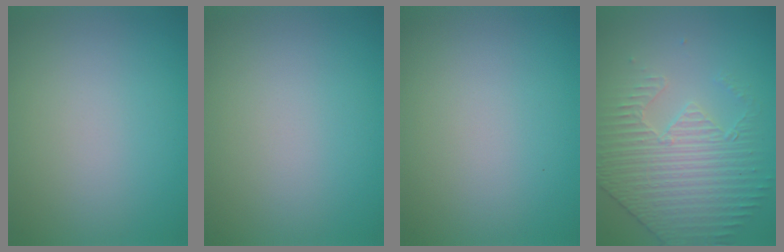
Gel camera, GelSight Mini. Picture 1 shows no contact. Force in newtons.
{"total": 0.0}
{"total": 0.0}
{"total": 4.2, "press": 3.8, "slide": 1.8}